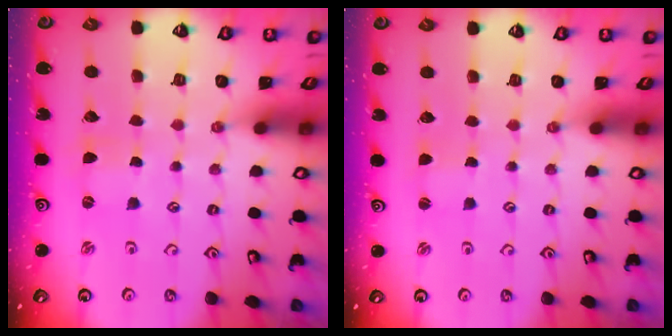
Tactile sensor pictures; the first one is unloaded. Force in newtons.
{"total": 0.0}